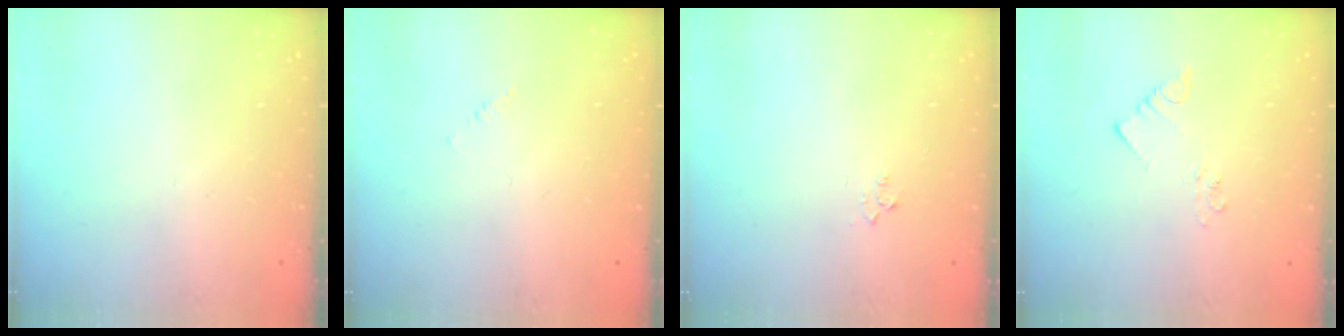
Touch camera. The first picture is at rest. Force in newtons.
{"total": 1.7, "press": 1.7, "slide": 0.3}
{"total": 2.9, "press": 2.8, "slide": 0.4}
{"total": 2.2, "press": 2.2, "slide": 0.1}